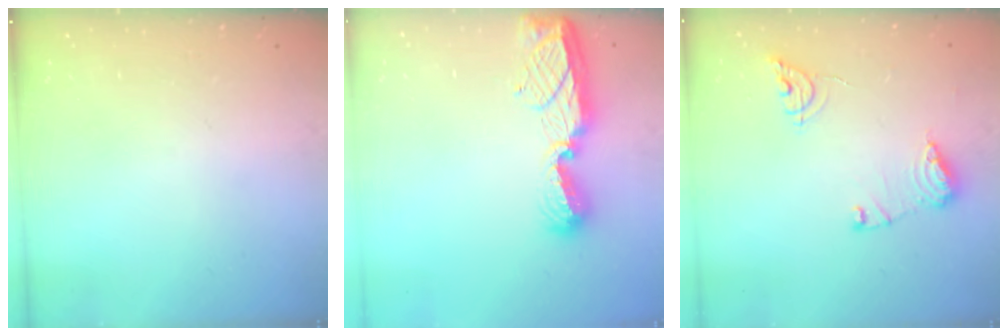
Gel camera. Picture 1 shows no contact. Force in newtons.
{"total": 13.5, "press": 13.5, "slide": 0.9}
{"total": 10.2, "press": 10.2, "slide": 0.6}